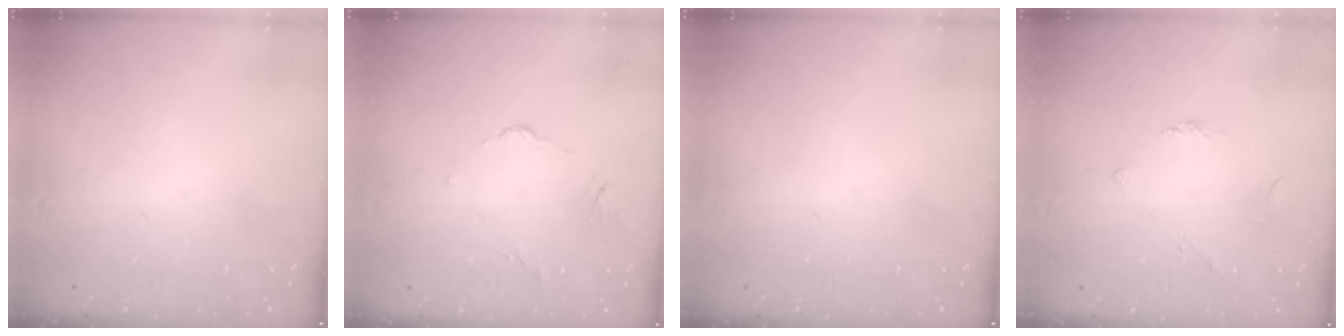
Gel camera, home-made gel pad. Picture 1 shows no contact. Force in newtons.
{"total": 2.9, "press": 2.8, "slide": 0.6}
{"total": 0.0}
{"total": 2.0, "press": 1.9, "slide": 0.6}